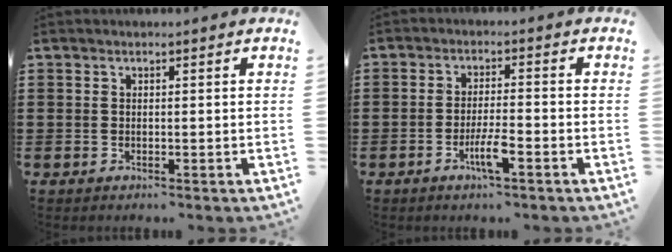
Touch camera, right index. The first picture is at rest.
{"total": 4.4, "force": [-2.2, 0.5, 3.8], "torque": [-0.076, -0.005, -0.042]}